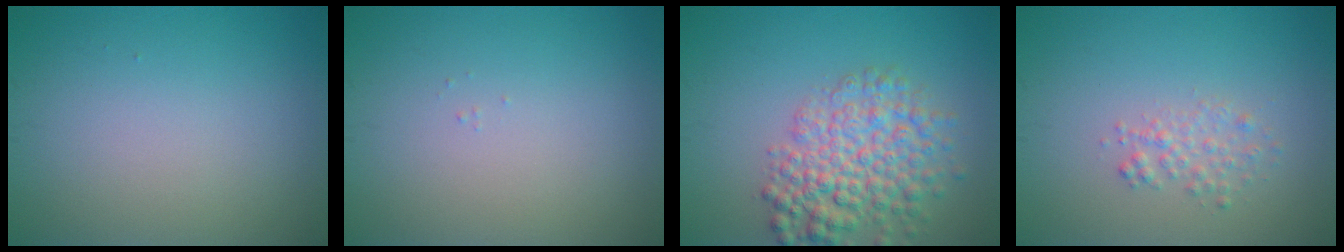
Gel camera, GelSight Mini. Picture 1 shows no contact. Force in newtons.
{"total": 0.0}
{"total": 6.1, "press": 6.1, "slide": 0.2}
{"total": 1.6, "press": 1.6, "slide": 0.1}